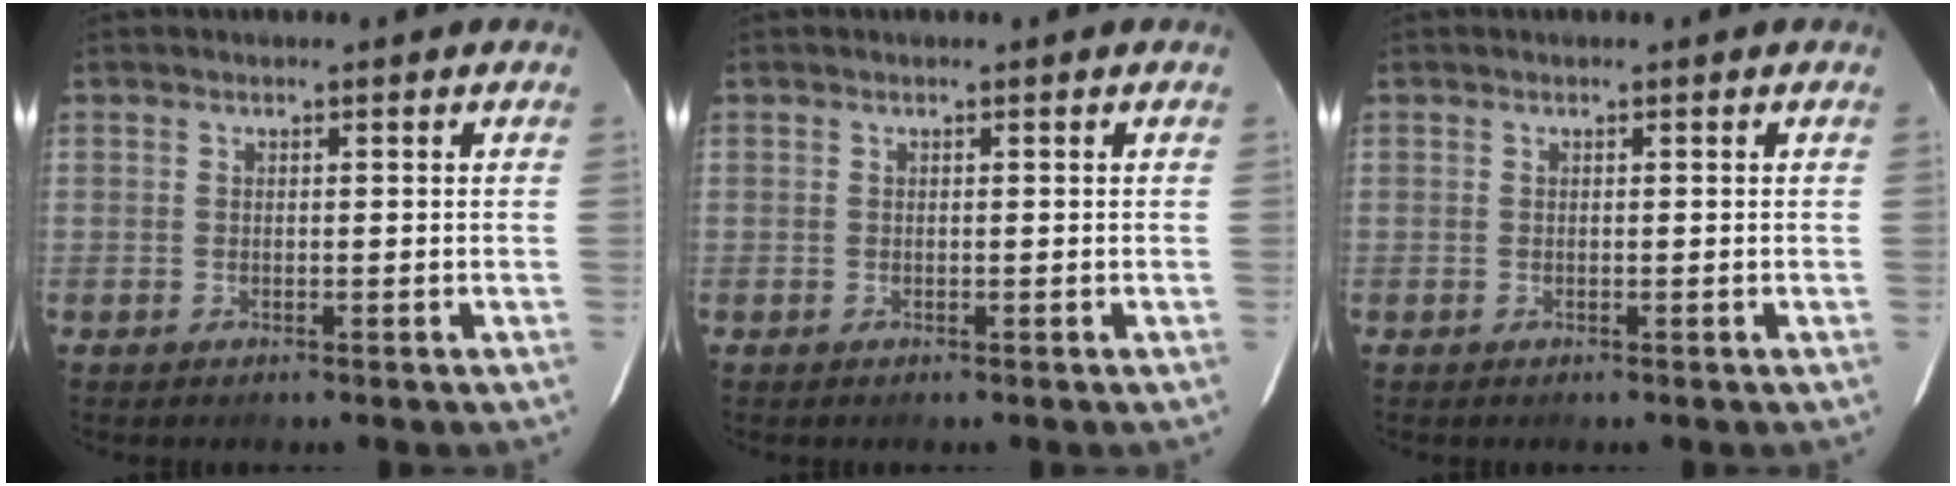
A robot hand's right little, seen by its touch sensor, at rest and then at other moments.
{"total": 0.0}
{"total": 0.0}